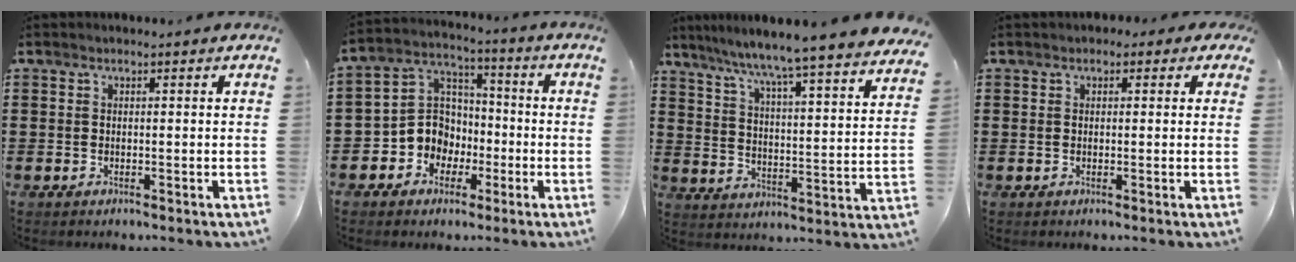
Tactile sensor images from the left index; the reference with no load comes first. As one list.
[{"total": 8.0, "force": [-2.7, 7.4, 1.8], "torque": [-0.077, 0.008, -0.056]}, {"total": 5.8, "force": [5.2, -1.5, 2.2], "torque": [-0.067, -0.056, 0.077]}, {"total": 1.2, "force": [0.3, 1.0, 0.6], "torque": [-0.008, 0.006, 0.001]}]